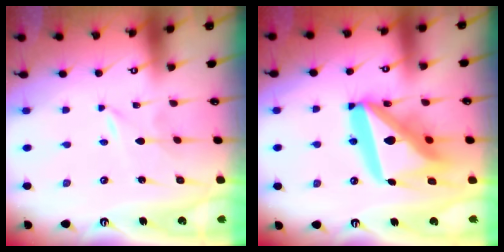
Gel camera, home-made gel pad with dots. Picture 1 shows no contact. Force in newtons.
{"total": 23.2, "press": 23.1, "slide": 2.7}